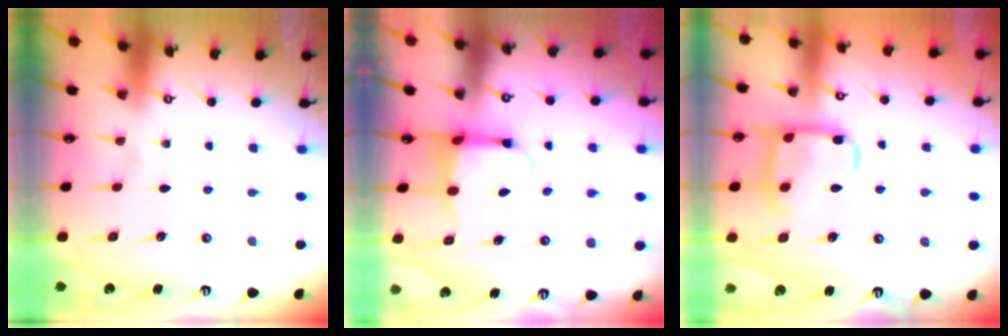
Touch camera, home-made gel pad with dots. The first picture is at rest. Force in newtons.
{"total": 3.8, "press": 3.7, "slide": 1.1}
{"total": 12.1, "press": 12.1, "slide": 1.1}